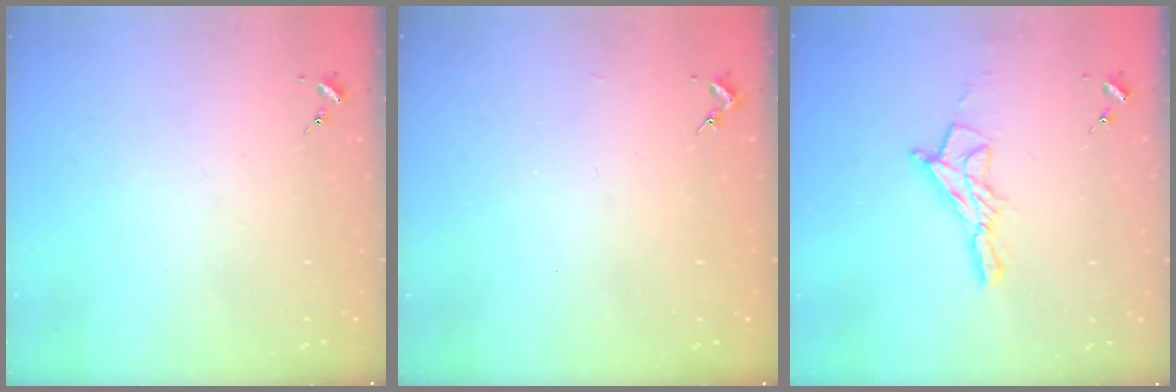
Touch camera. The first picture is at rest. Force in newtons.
{"total": 1.3, "press": 1.3, "slide": 0.1}
{"total": 11.7, "press": 11.7, "slide": 1.0}